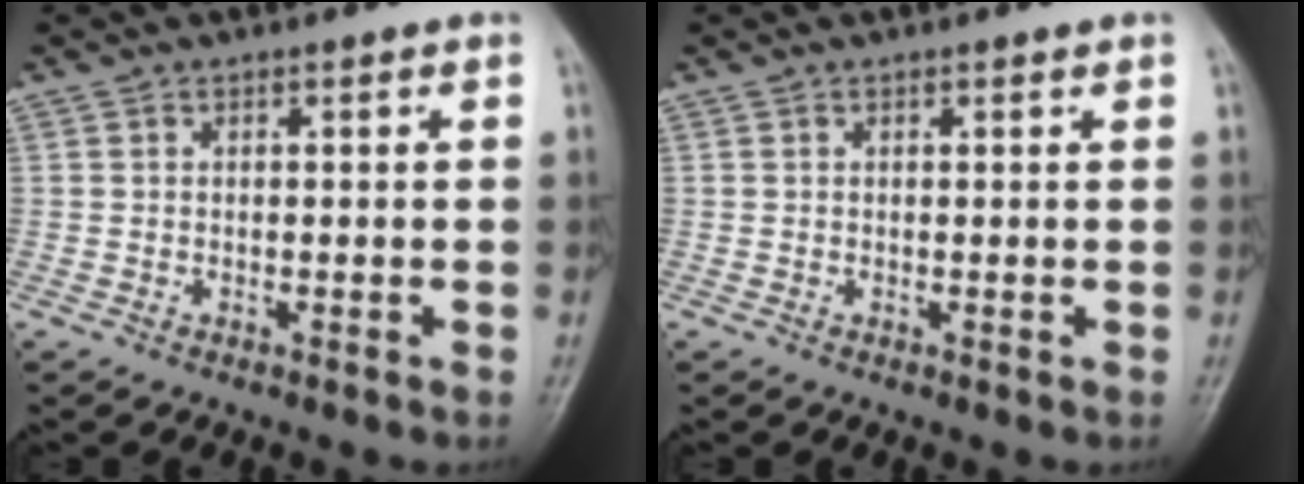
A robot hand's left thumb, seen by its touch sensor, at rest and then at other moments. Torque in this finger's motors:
{"motor_torque": [-0.21, -0.12, 0.04, 0.07, -0.01]}